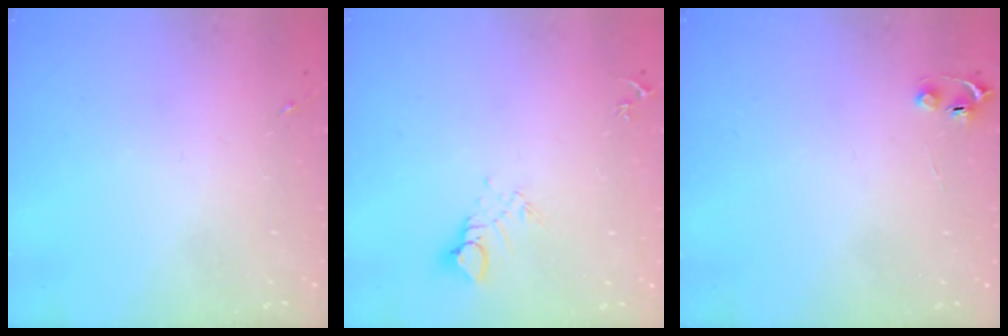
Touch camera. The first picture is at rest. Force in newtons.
{"total": 6.7, "press": 6.7, "slide": 0.4}
{"total": 4.0, "press": 4.0, "slide": 0.5}